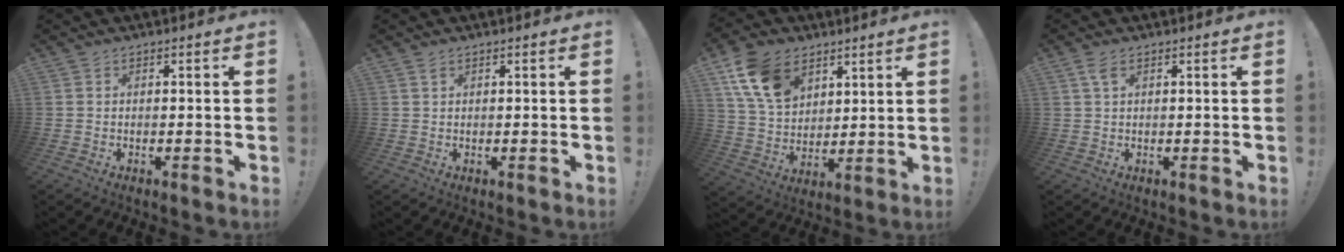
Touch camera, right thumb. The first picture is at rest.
{"total": 1.0, "force": [0.7, 0.5, 0.5], "torque": [-0.003, -0.003, 0.011]}
{"total": 15.3, "force": [8.2, 10.2, 8.1], "torque": [-0.139, -0.029, 0.162]}
{"total": 3.0, "force": [1.3, 1.3, 2.3], "torque": [-0.049, 0.003, 0.024]}